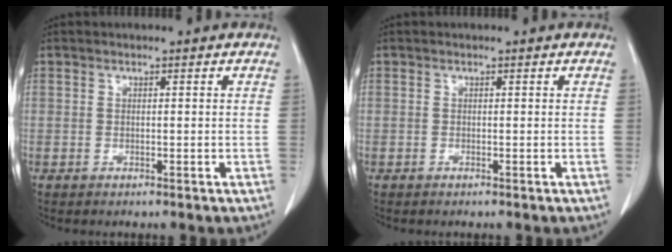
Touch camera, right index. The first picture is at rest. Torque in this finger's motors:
{"motor_torque": [0.09, 0.06, -0.01, -0.01]}